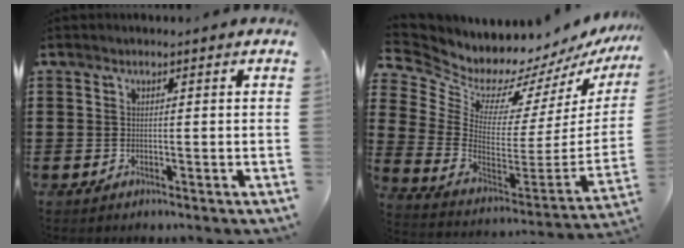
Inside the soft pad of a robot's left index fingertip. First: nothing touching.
{"total": 6.6, "force": [6.1, 2.5, -0.2], "torque": [-0.036, -0.069, 0.104]}